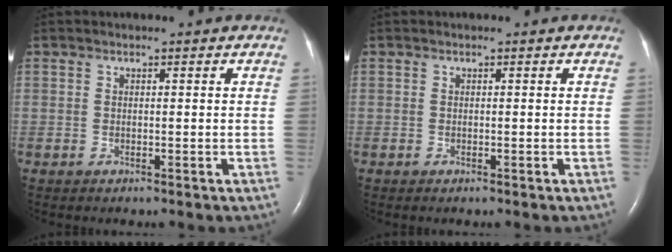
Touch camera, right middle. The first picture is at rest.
{"total": 0.0}